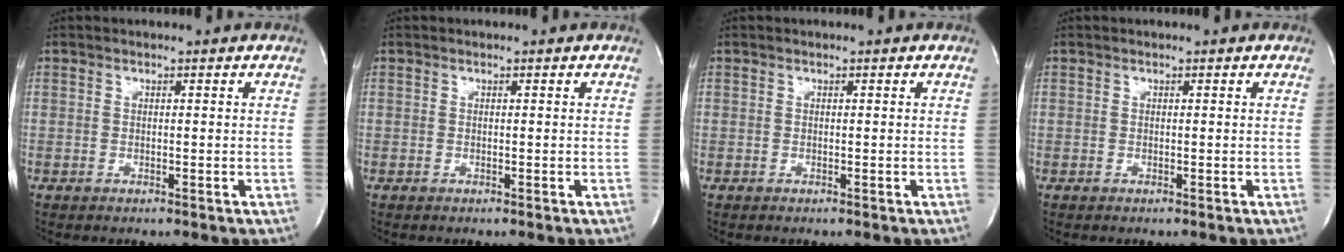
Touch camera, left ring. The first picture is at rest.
{"total": 0.0}
{"total": 0.0}
{"total": 0.0}